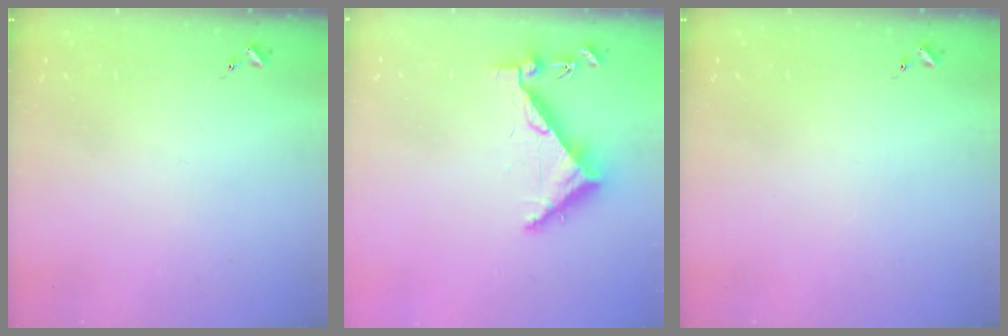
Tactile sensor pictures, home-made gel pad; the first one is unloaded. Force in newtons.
{"total": 6.3, "press": 6.2, "slide": 0.7}
{"total": 0.0}